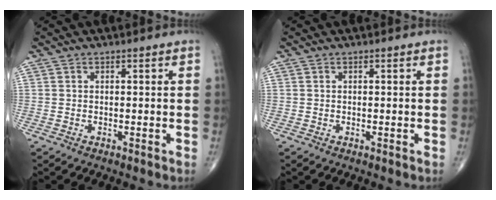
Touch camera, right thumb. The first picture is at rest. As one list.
[{"total": 0.0}]